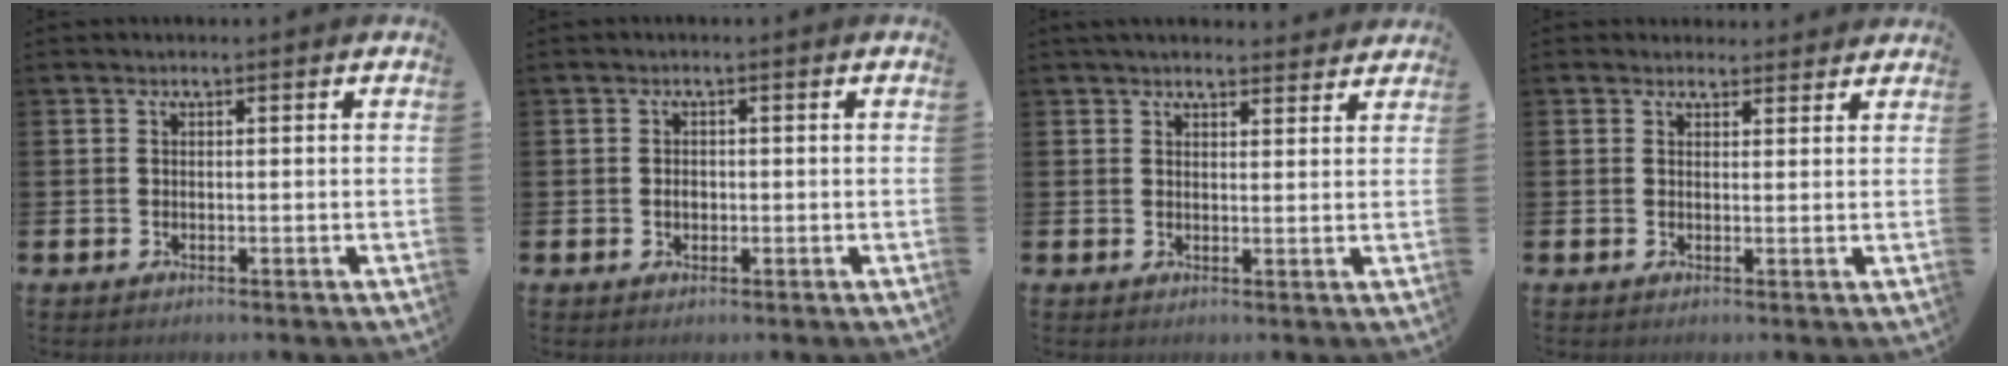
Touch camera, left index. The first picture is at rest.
{"total": 1.3, "force": [-0.1, 1.0, 0.9], "torque": [-0.001, 0.001, -0.008]}
{"total": 3.3, "force": [3.2, 0.7, 0.6], "torque": [-0.007, -0.015, 0.056]}
{"total": 2.1, "force": [1.9, 0.7, -0.1], "torque": [0.008, -0.007, 0.034]}